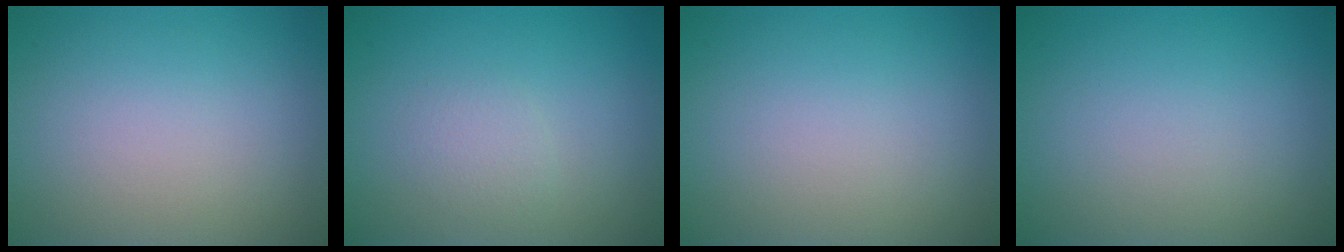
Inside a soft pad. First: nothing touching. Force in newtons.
{"total": 1.3, "press": 1.3, "slide": 0.2}
{"total": 0.0}
{"total": 0.0}